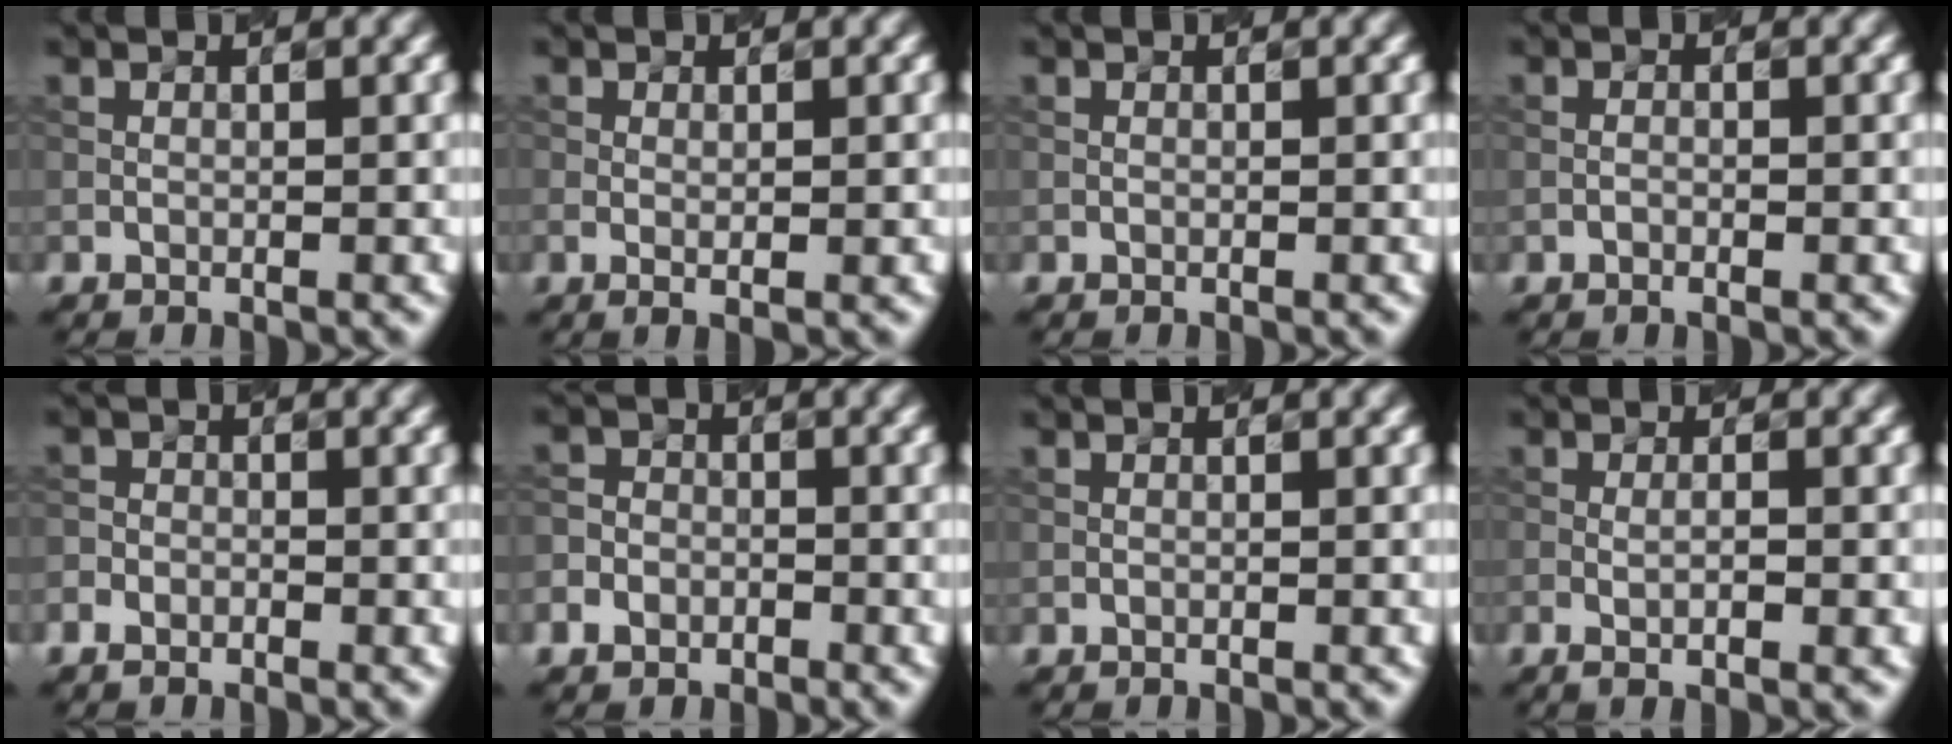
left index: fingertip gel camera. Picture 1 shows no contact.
{"total": 1.1, "force": [0.0, 0.3, 1.1], "torque": [-0.018, -0.003, 0.000]}
{"total": 0.0}
{"total": 0.7, "force": [-0.4, 0.2, 0.6], "torque": [-0.014, -0.001, -0.008]}
{"total": 1.7, "force": [-1.2, 1.1, 0.5], "torque": [-0.003, 0.002, -0.031]}
{"total": 3.2, "force": [-1.9, 2.5, 0.8], "torque": [0.001, -0.003, -0.044]}
{"total": 0.0}
{"total": 2.4, "force": [-0.5, 0.4, 2.3], "torque": [-0.034, -0.004, -0.009]}